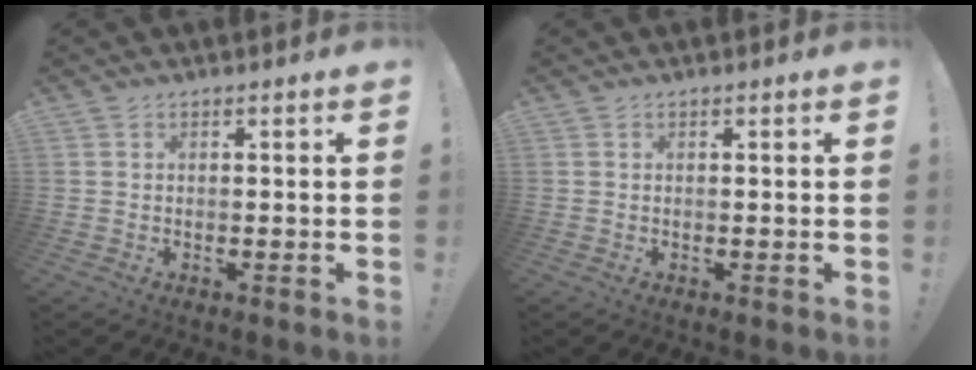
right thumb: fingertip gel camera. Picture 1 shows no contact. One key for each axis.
{"total": 0.0}